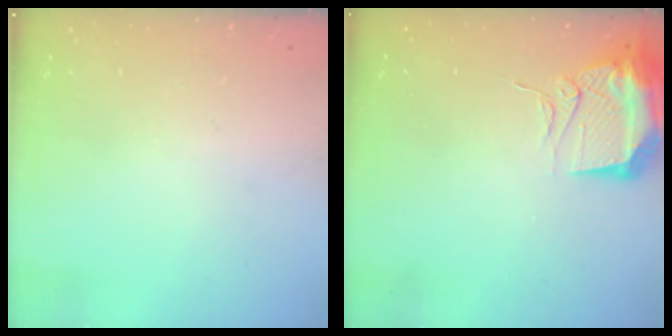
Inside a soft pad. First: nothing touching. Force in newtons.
{"total": 12.6, "press": 12.5, "slide": 1.2}